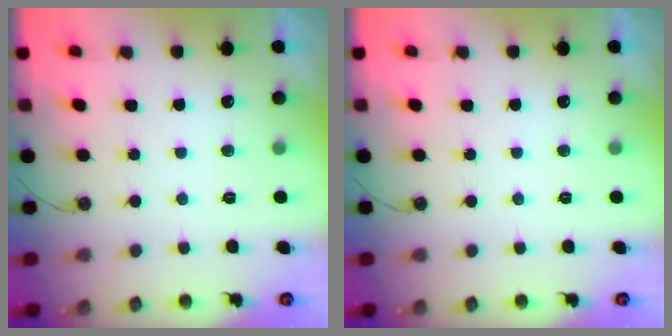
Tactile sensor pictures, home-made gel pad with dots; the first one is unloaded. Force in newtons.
{"total": 0.0}